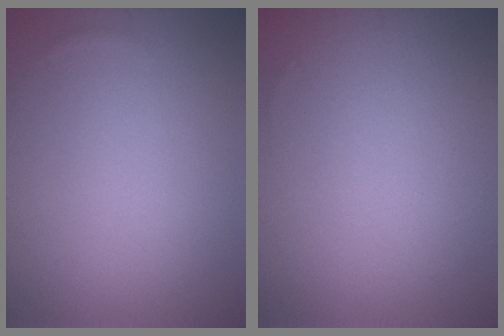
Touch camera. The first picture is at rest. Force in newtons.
{"total": 0.0}